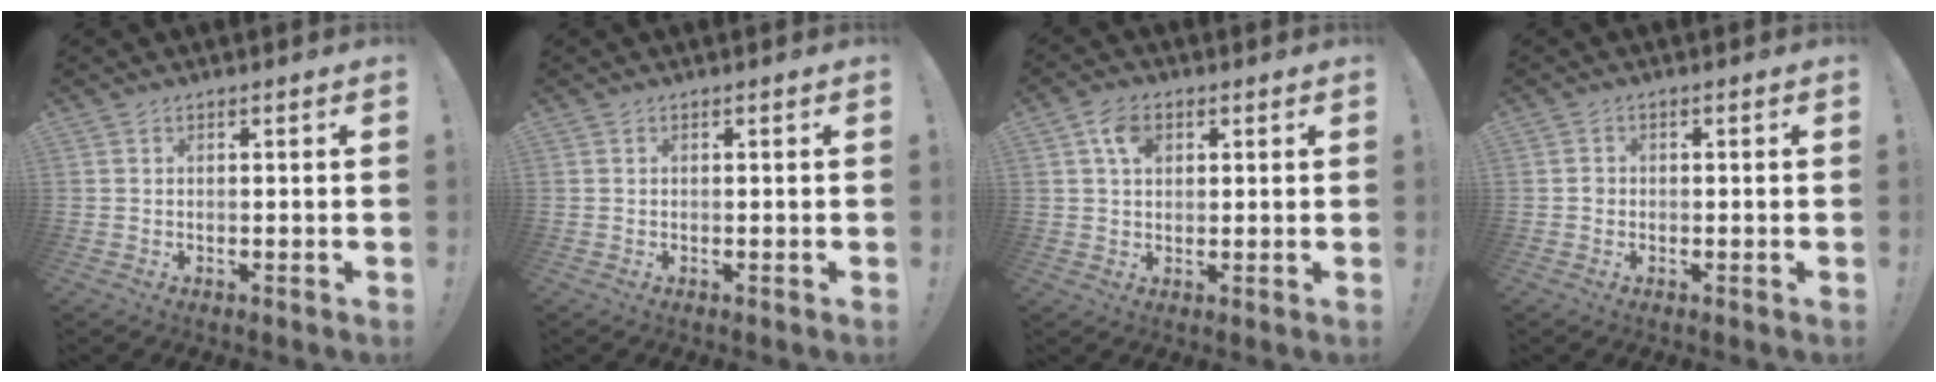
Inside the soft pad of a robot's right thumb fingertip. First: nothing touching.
{"total": 0.0}
{"total": 6.2, "force": [2.2, 4.2, 4.0], "torque": [-0.060, 0.001, 0.040]}
{"total": 1.1, "force": [-0.4, 0.9, 0.3], "torque": [-0.007, 0.005, -0.007]}